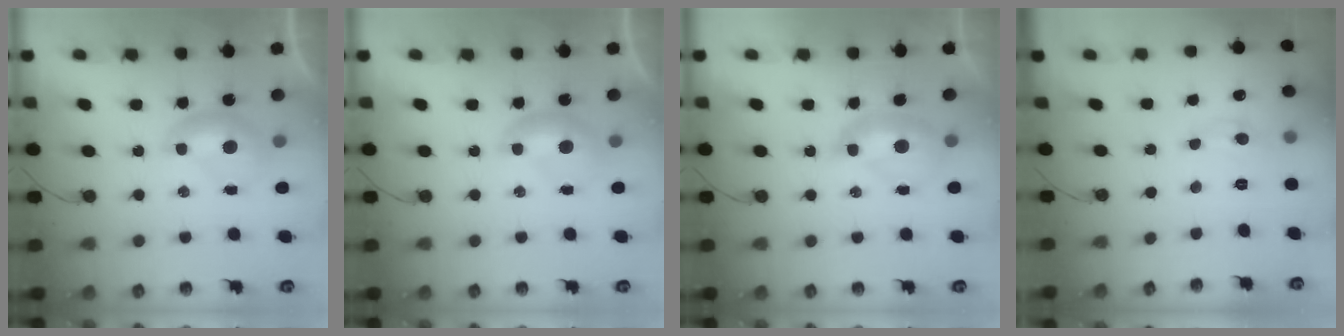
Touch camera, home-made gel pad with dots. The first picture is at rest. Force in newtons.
{"total": 0.0}
{"total": 2.2, "press": 2.1, "slide": 0.7}
{"total": 0.0}